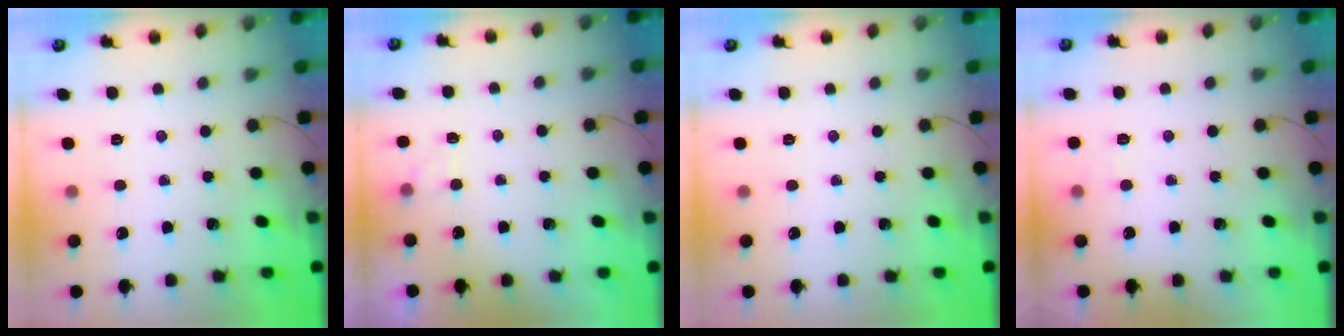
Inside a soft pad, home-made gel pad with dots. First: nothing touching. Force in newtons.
{"total": 2.0, "press": 1.4, "slide": 1.4}
{"total": 0.0}
{"total": 4.0, "press": 3.8, "slide": 1.1}